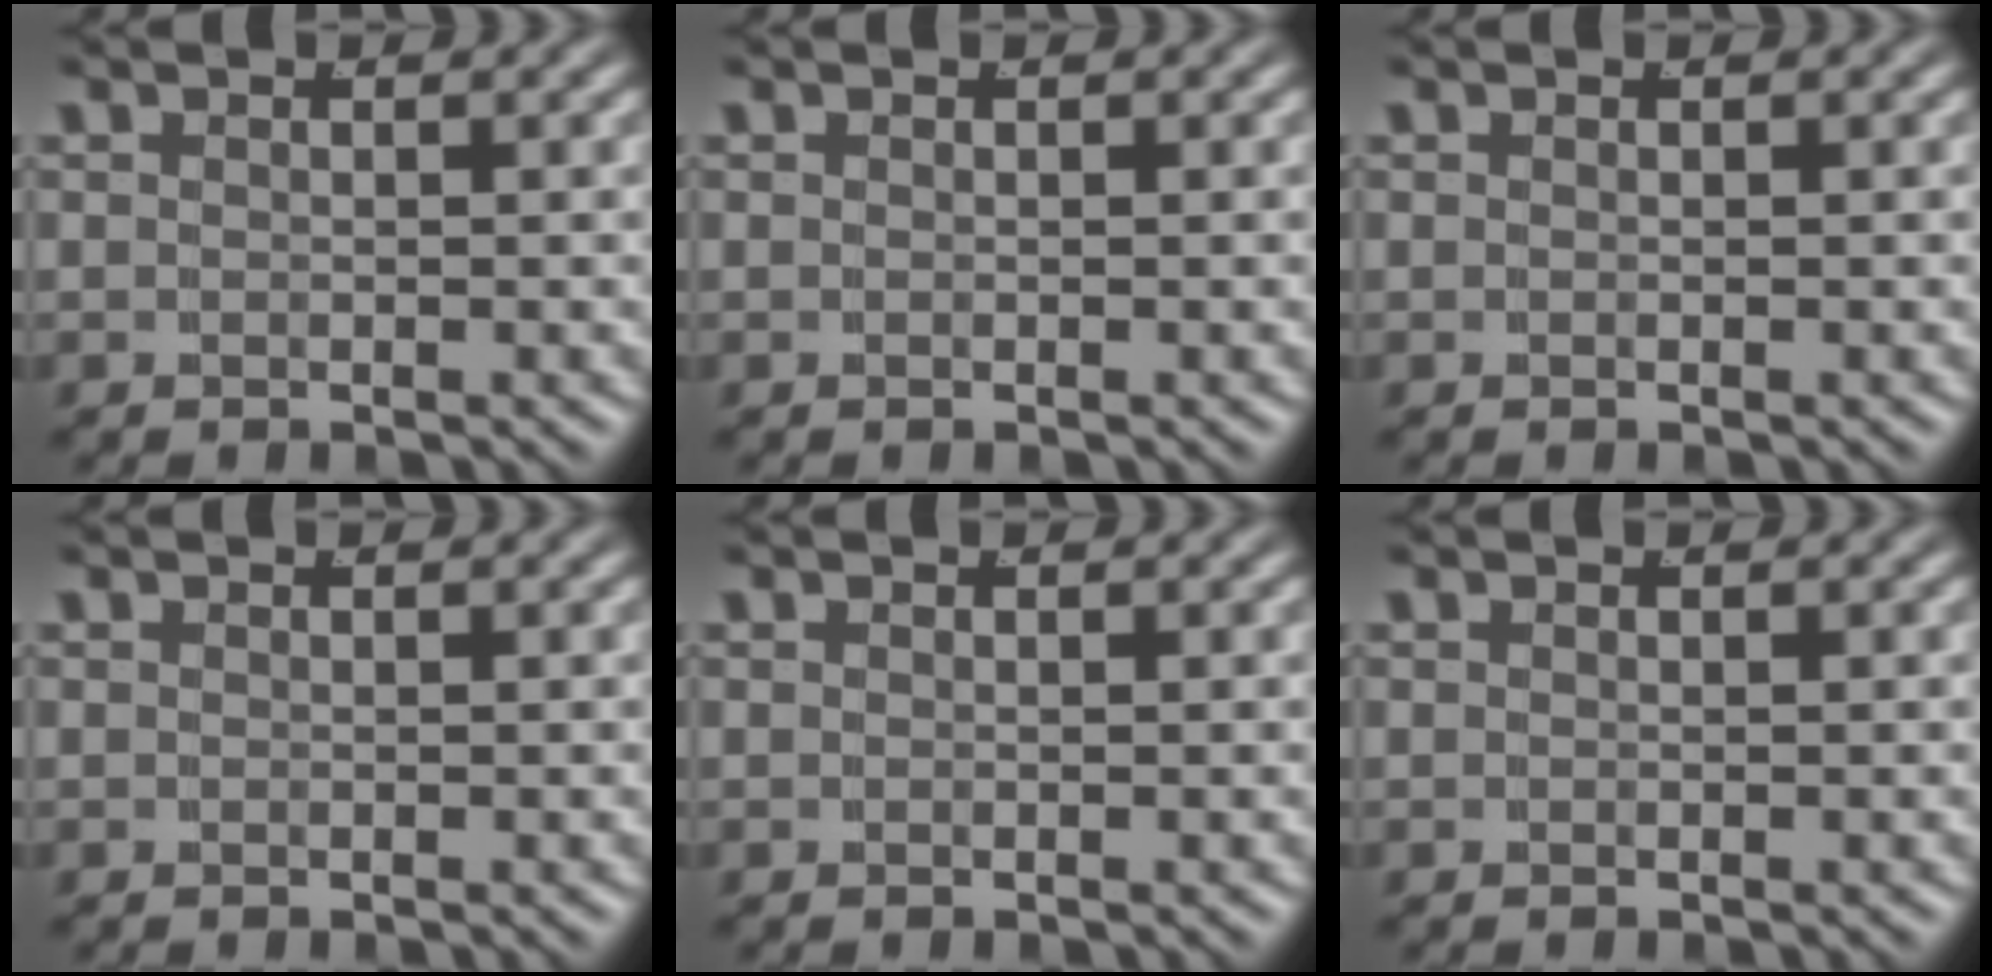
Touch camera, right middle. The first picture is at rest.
{"total": 0.0}
{"total": 0.0}
{"total": 0.0}
{"total": 0.0}
{"total": 0.0}